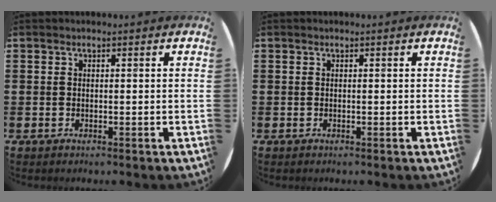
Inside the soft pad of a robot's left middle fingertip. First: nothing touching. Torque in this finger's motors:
{"motor_torque": [0.00, 0.01, 0.00, -0.01]}